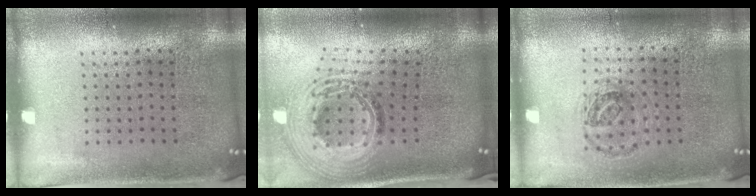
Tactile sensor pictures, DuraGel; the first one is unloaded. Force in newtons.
{"total": 2.4, "press": 1.8, "slide": 1.6}
{"total": 1.0, "press": 0.9, "slide": 0.3}